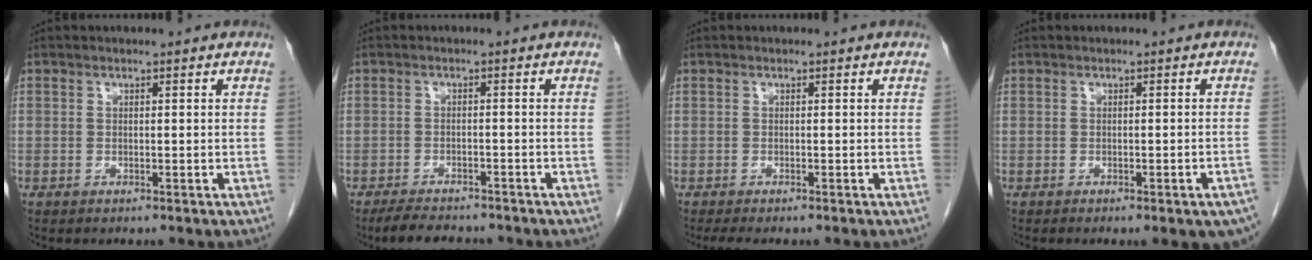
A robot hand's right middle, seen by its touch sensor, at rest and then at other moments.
{"total": 6.9, "force": [-6.1, 1.9, 2.7], "torque": [-0.045, -0.011, -0.093]}
{"total": 4.7, "force": [-3.9, 0.9, 2.5], "torque": [-0.032, -0.011, -0.055]}
{"total": 6.9, "force": [-5.1, 1.2, 4.4], "torque": [-0.040, -0.004, -0.060]}